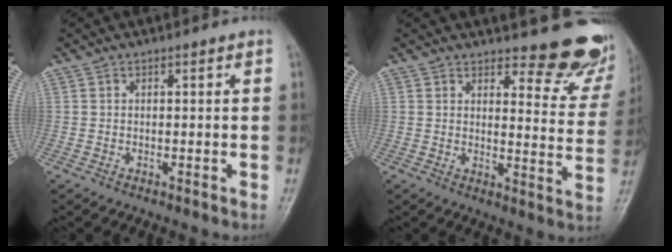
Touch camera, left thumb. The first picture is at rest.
{"total": 12.7, "force": [11.1, 4.2, 4.5], "torque": [-0.009, -0.094, 0.115]}